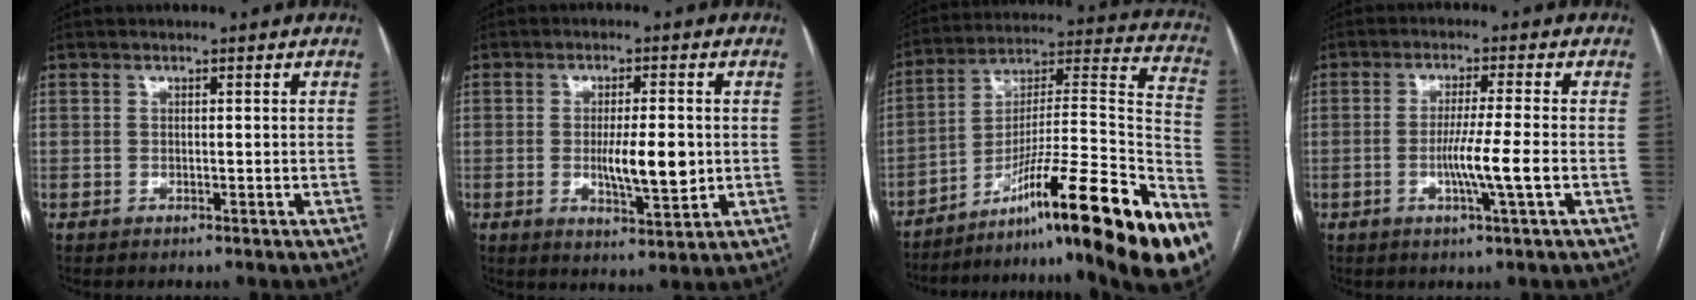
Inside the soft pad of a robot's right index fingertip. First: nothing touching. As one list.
[{"total": 7.3, "force": [-0.5, 1.7, 7.0], "torque": [-0.118, -0.010, -0.004]}, {"total": 29.6, "force": [-18.1, 1.1, 23.4], "torque": [-0.268, 0.020, -0.289]}, {"total": 6.1, "force": [-1.5, -1.1, 5.9], "torque": [-0.106, -0.013, -0.029]}]